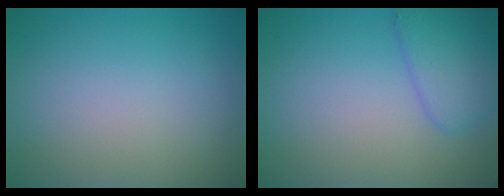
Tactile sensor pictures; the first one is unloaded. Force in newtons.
{"total": 3.0, "press": 3.0, "slide": 0.3}